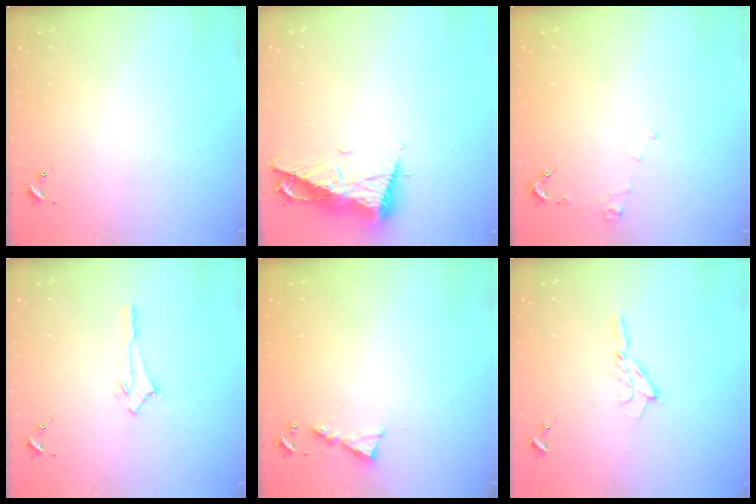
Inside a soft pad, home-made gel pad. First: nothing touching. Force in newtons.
{"total": 10.4, "press": 10.3, "slide": 1.4}
{"total": 3.7, "press": 3.7, "slide": 0.5}
{"total": 2.9, "press": 2.9, "slide": 0.2}
{"total": 4.9, "press": 4.9, "slide": 0.5}
{"total": 6.5, "press": 6.5, "slide": 0.7}